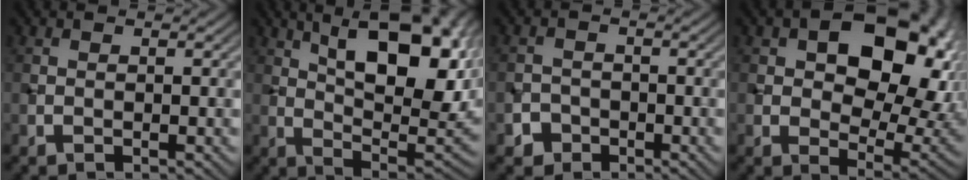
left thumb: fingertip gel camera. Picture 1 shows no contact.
{"total": 15.9, "force": [6.6, 6.3, 13.1], "torque": [-0.212, 0.003, 0.112]}
{"total": 2.1, "force": [-1.4, 1.6, 0.4], "torque": [0.001, 0.004, -0.030]}
{"total": 16.4, "force": [5.2, 9.8, 12.1], "torque": [-0.151, 0.001, 0.083]}